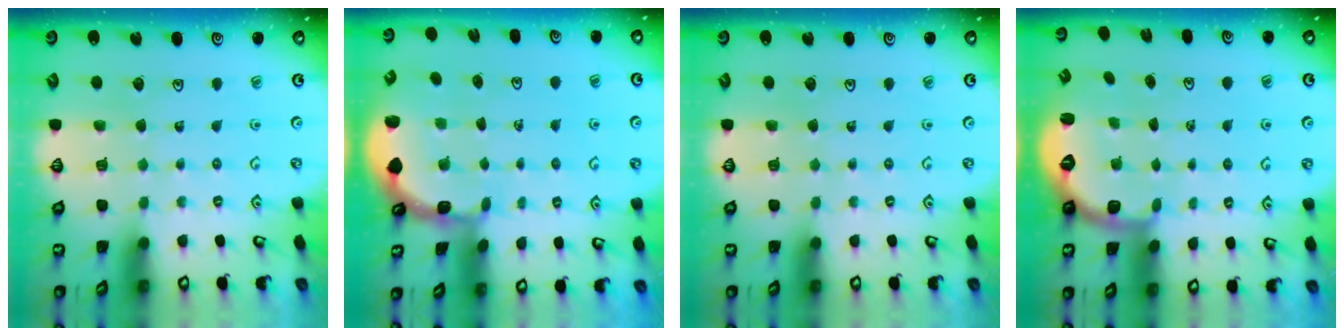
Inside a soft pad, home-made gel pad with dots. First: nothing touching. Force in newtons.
{"total": 1.4, "press": 1.4, "slide": 0.1}
{"total": 0.0}
{"total": 2.7, "press": 1.7, "slide": 2.1}